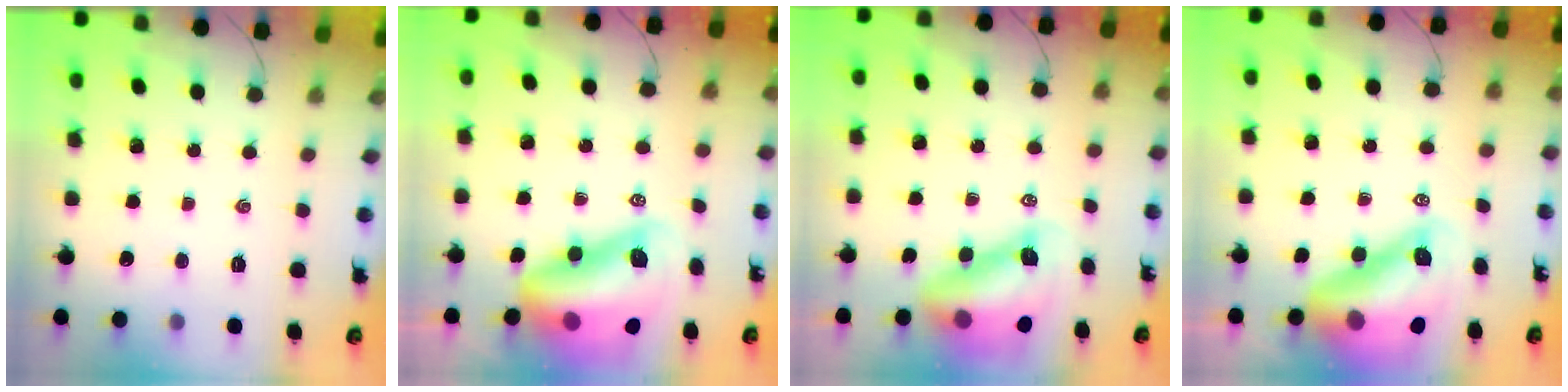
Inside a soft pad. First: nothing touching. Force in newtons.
{"total": 16.7, "press": 16.0, "slide": 4.6}
{"total": 10.0, "press": 9.6, "slide": 2.8}
{"total": 14.9, "press": 14.3, "slide": 4.2}